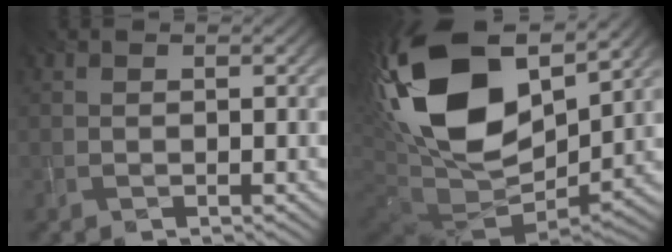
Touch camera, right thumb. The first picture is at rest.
{"total": 21.5, "force": [6.4, 12.6, 16.2], "torque": [-0.354, 0.017, 0.120]}